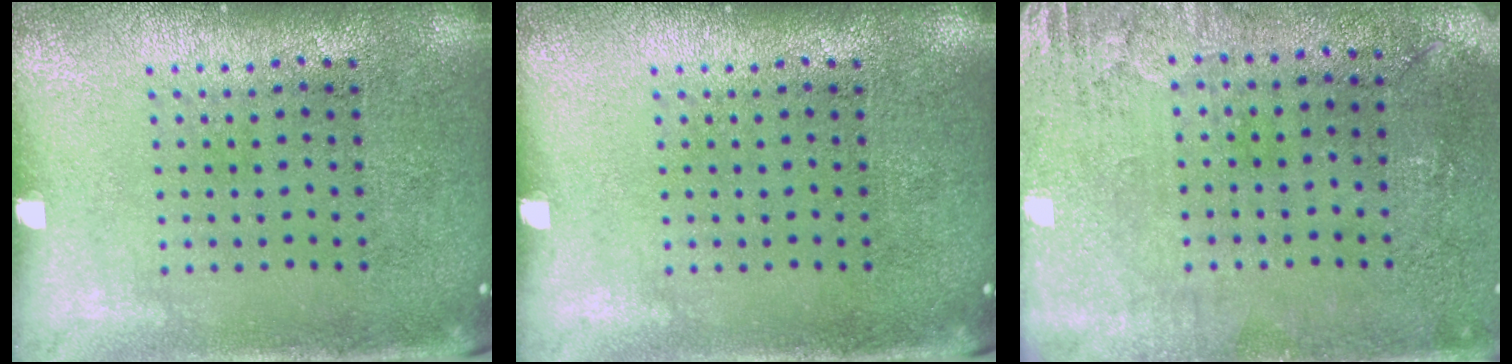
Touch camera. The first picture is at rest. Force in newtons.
{"total": 0.0}
{"total": 2.8, "press": 2.4, "slide": 1.5}